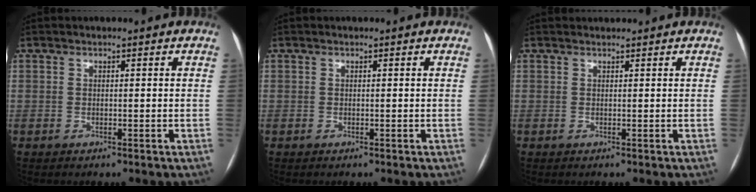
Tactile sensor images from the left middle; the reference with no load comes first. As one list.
[{"total": 0.0}, {"total": 1.2, "force": [1.2, 0.1, 0.1], "torque": [-0.007, 0.014, 0.021]}]